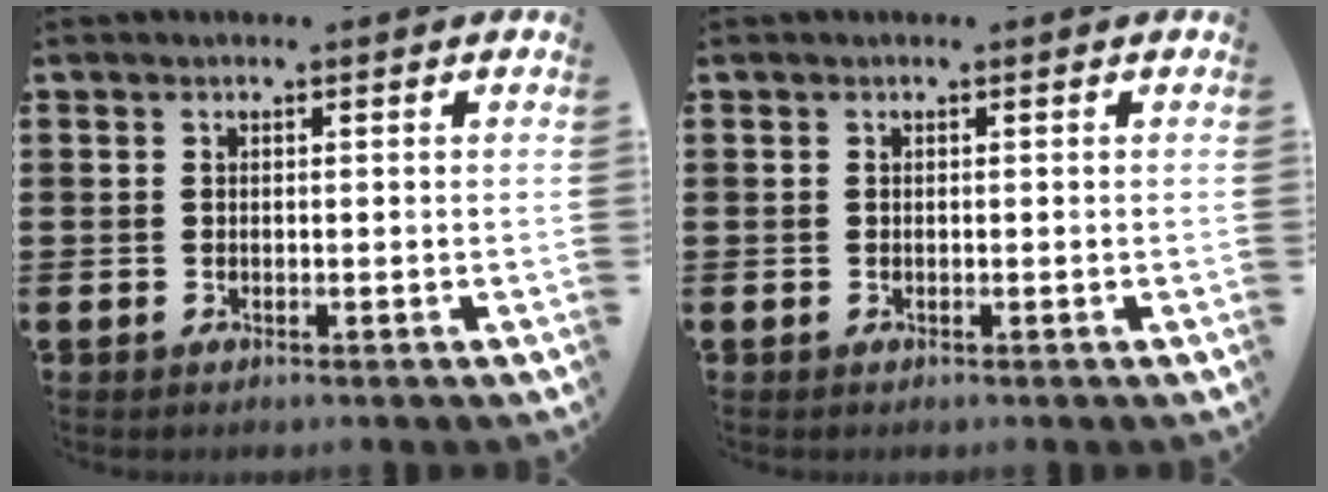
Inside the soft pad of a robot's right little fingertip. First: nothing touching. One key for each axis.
{"total": 0.0}